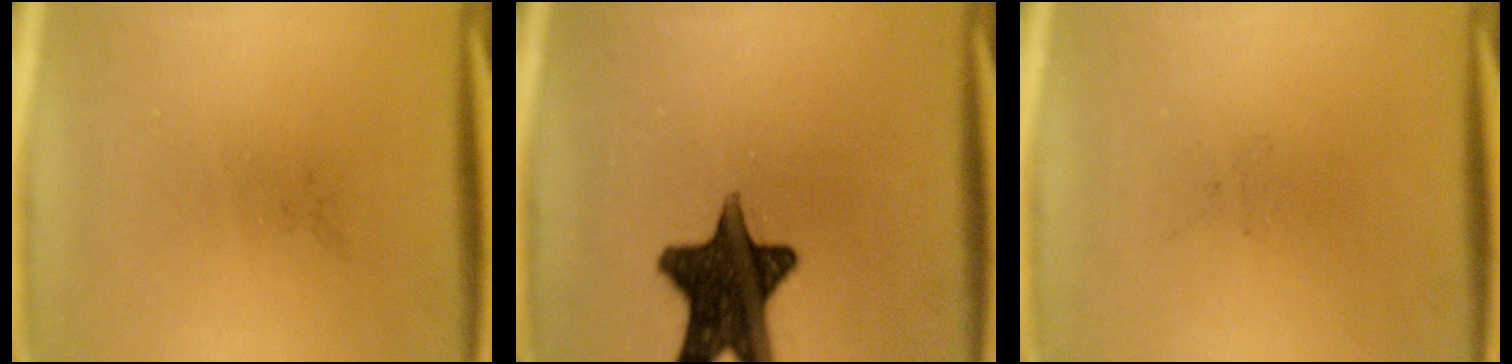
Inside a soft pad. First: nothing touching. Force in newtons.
{"total": 15.3}
{"total": 0.0}